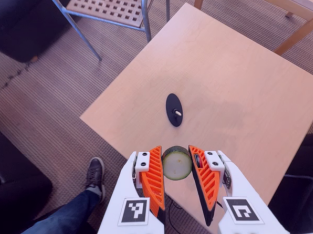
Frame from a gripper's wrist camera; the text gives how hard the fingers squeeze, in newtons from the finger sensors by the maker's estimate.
{"total": 9.7, "left": 9.9, "right": 9.4}